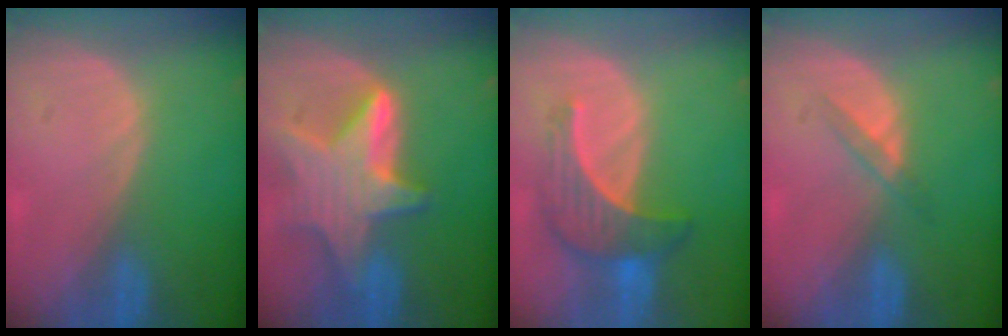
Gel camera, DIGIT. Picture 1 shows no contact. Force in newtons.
{"total": 9.3, "press": 9.3, "slide": 0.7}
{"total": 7.1, "press": 6.9, "slide": 1.8}
{"total": 2.3, "press": 2.0, "slide": 1.0}